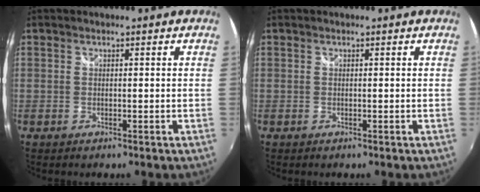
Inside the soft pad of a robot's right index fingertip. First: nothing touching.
{"total": 0.0}